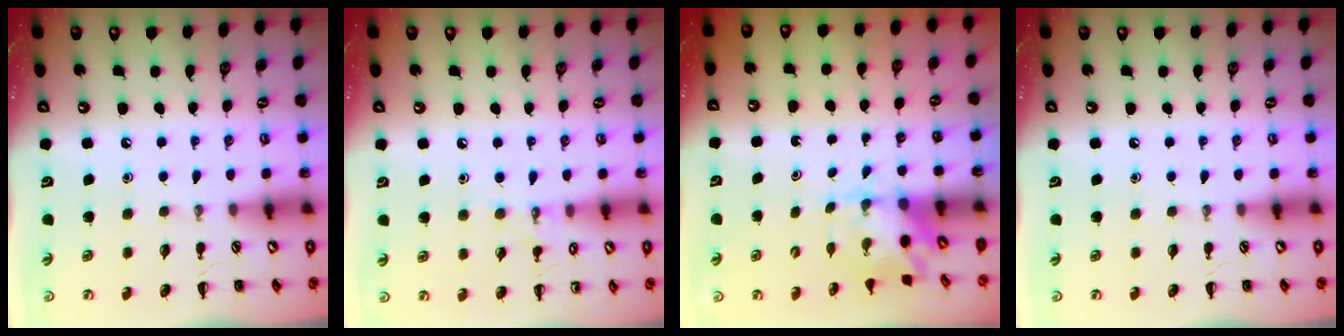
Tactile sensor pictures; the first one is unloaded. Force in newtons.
{"total": 7.1, "press": 6.8, "slide": 1.9}
{"total": 3.2, "press": 3.1, "slide": 0.3}
{"total": 0.0}